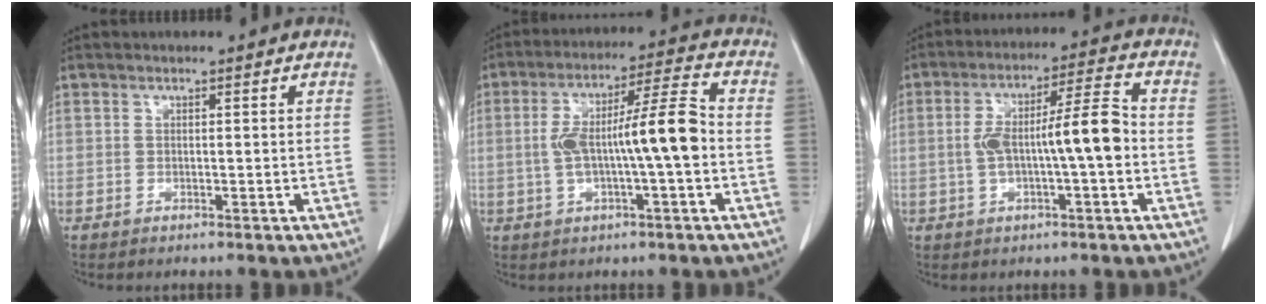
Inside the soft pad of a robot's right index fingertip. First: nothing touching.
{"total": 11.3, "force": [-1.1, 0.9, 11.2], "torque": [-0.198, 0.025, -0.021]}
{"total": 9.8, "force": [-1.1, 1.1, 9.7], "torque": [-0.171, 0.025, -0.021]}